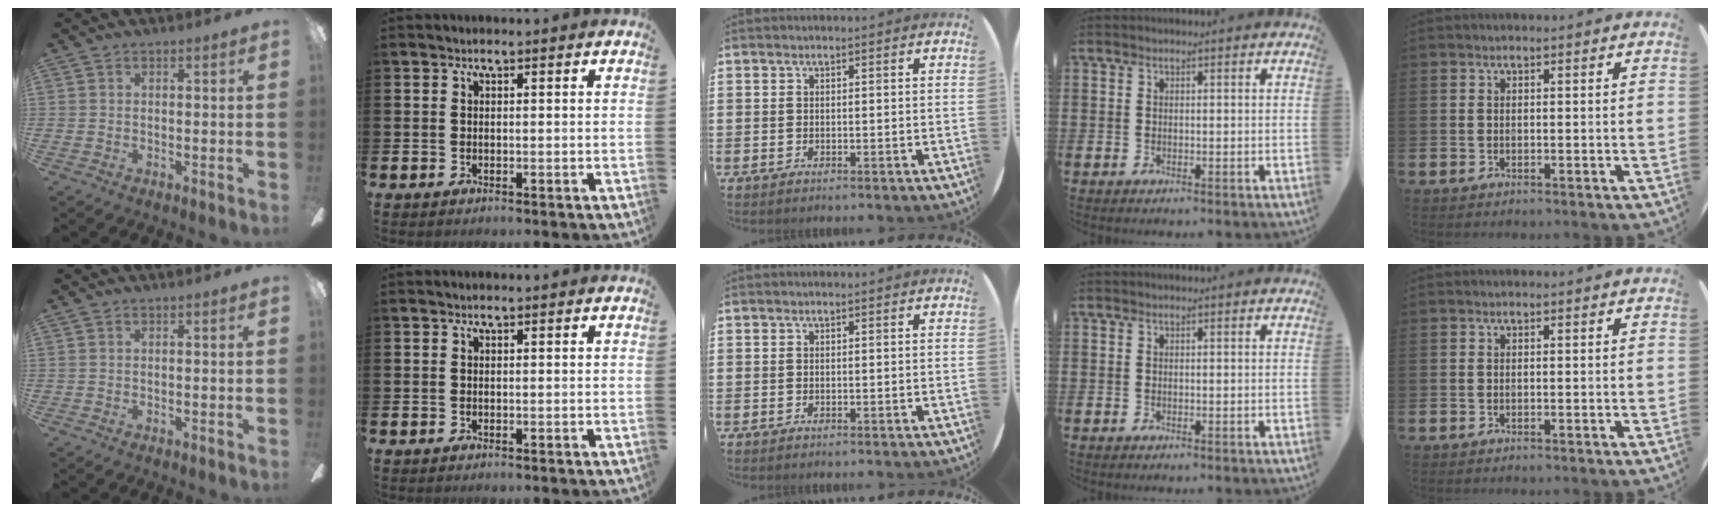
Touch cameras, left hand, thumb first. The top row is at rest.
{}